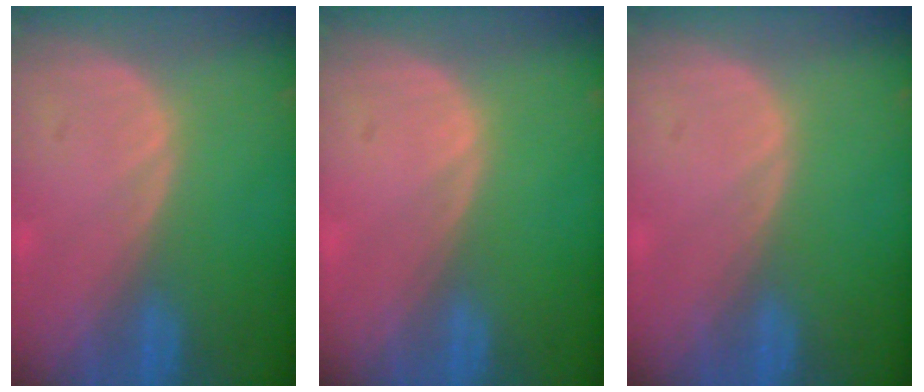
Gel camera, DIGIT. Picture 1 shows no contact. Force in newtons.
{"total": 0.0}
{"total": 0.0}